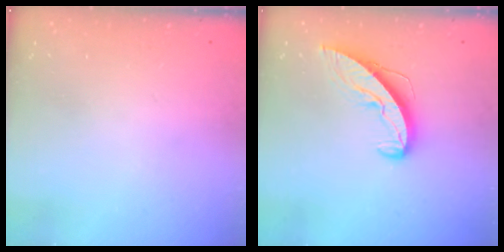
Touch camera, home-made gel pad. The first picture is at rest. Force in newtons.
{"total": 9.5, "press": 9.5, "slide": 0.9}